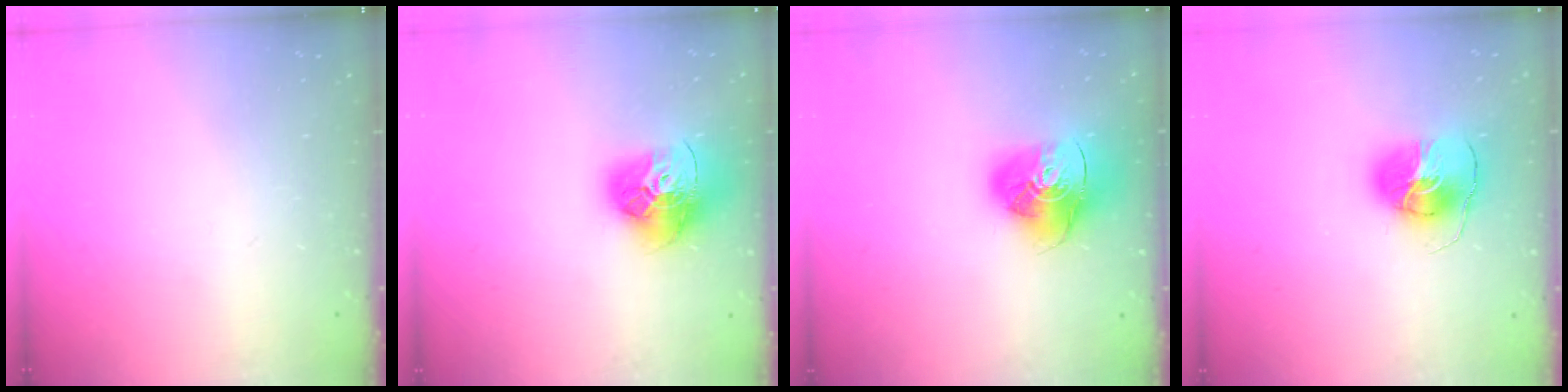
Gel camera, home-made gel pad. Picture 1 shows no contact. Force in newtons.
{"total": 18.0, "press": 17.9, "slide": 1.8}
{"total": 15.7, "press": 15.6, "slide": 1.9}
{"total": 9.1, "press": 9.1, "slide": 0.8}